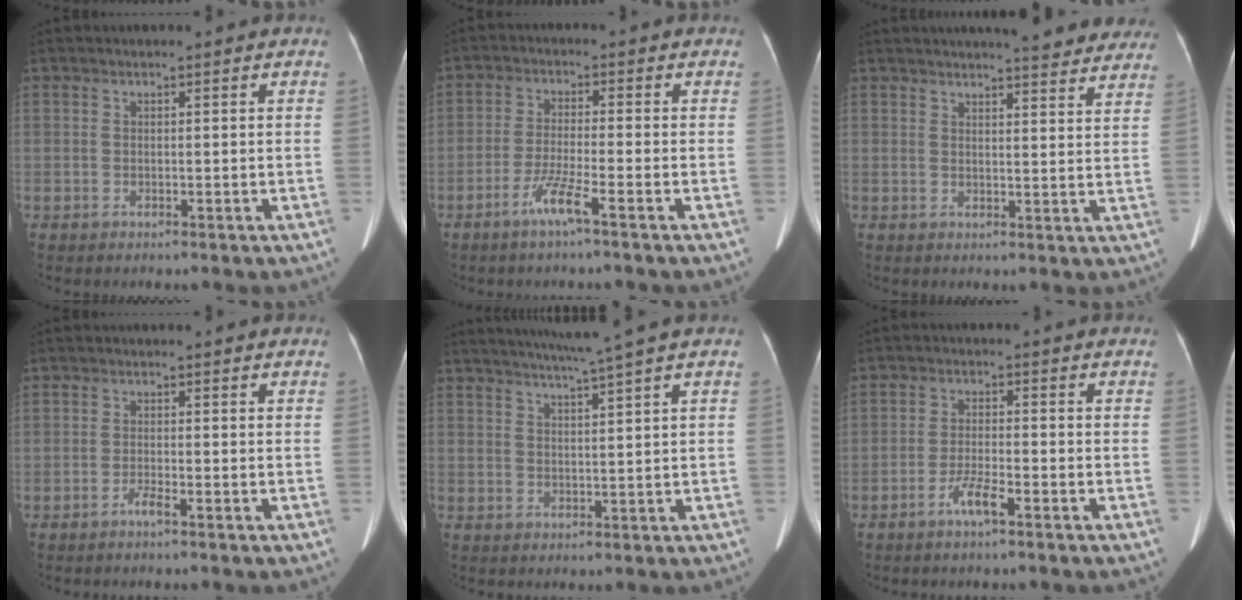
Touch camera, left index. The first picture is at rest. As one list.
[{"total": 4.9, "force": [-3.1, -0.6, 3.7], "torque": [-0.079, -0.011, -0.066]}, {"total": 13.5, "force": [12.2, 2.2, 5.3], "torque": [-0.046, -0.006, 0.126]}, {"total": 1.5, "force": [-1.2, -0.1, 0.8], "torque": [-0.021, -0.002, -0.025]}, {"total": 5.9, "force": [4.6, -1.8, 3.3], "torque": [-0.054, 0.003, 0.072]}, {"total": 3.8, "force": [-2.6, 0.3, 2.8], "torque": [-0.061, -0.004, -0.053]}]